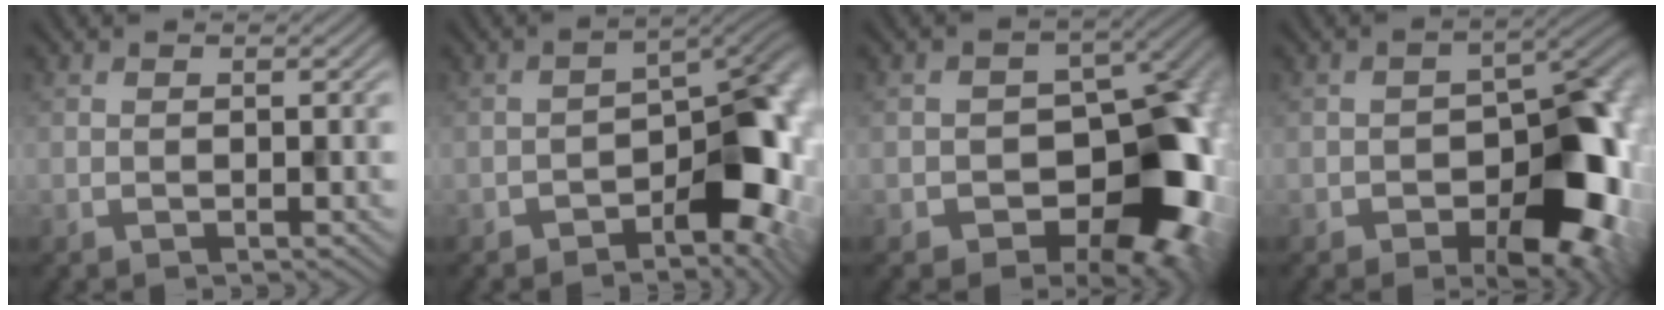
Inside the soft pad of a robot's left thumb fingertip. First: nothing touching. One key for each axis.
{"total": 10.2, "fx": -3.5, "fy": 5.3, "fz": 8.0, "tx": -0.080, "ty": 0.004, "tz": -0.058}
{"total": 13.4, "fx": -3.7, "fy": 9.1, "fz": 9.0, "tx": -0.105, "ty": -0.027, "tz": -0.060}
{"total": 13.0, "fx": -4.5, "fy": 8.0, "fz": 9.3, "tx": -0.096, "ty": -0.022, "tz": -0.064}